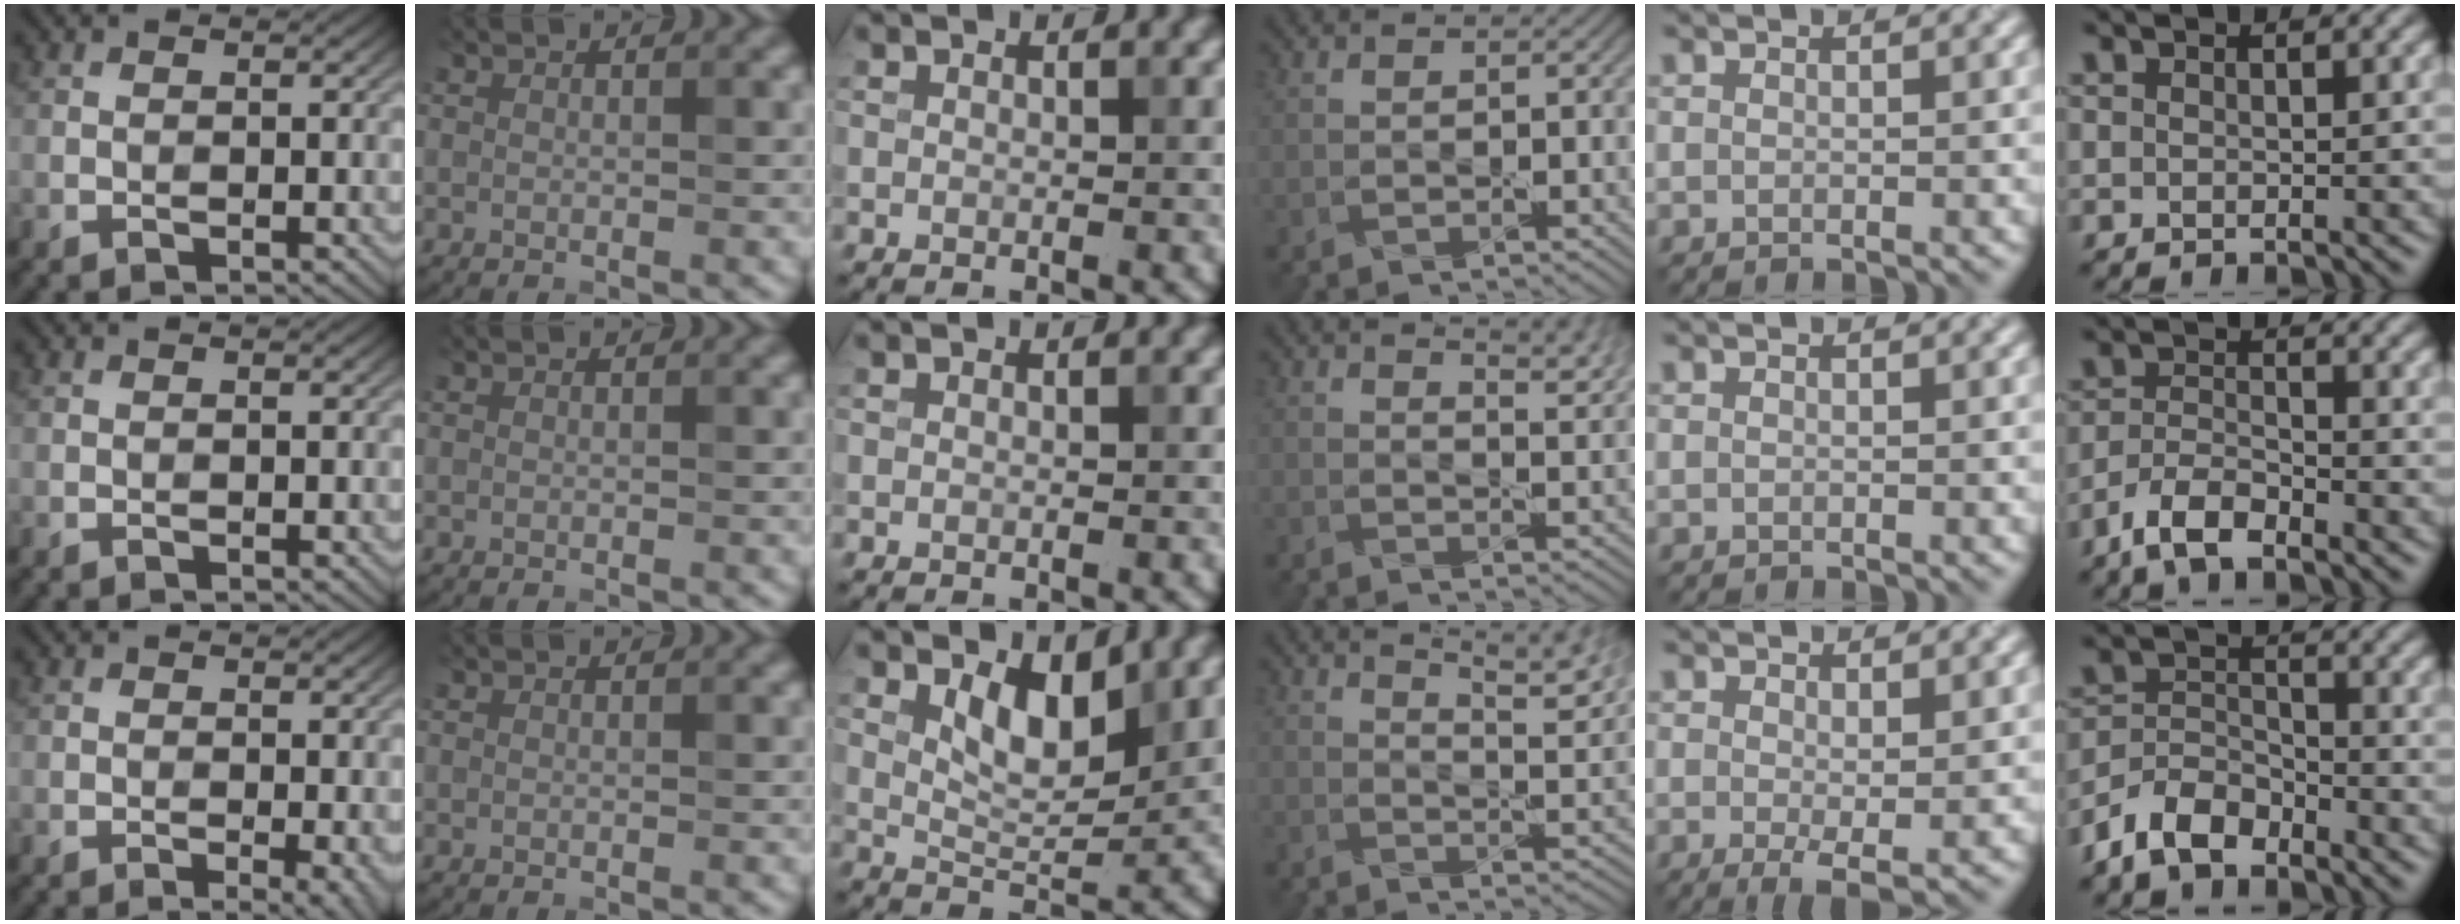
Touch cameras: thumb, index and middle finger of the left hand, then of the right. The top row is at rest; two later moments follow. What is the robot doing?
{"motion": "pour", "object": "sugar"}